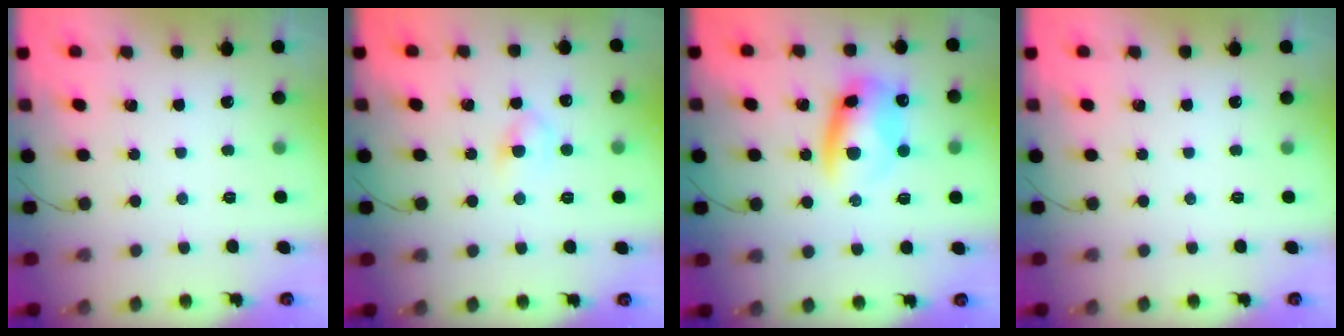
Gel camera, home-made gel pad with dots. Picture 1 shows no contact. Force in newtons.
{"total": 5.0, "press": 4.7, "slide": 1.7}
{"total": 10.6, "press": 10.4, "slide": 2.3}
{"total": 0.0}